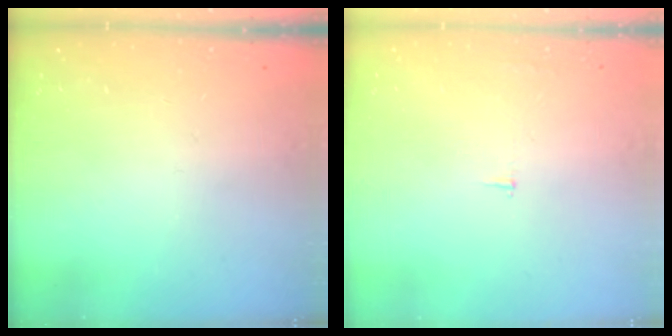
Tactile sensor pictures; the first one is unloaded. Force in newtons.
{"total": 2.3, "press": 2.3, "slide": 0.2}